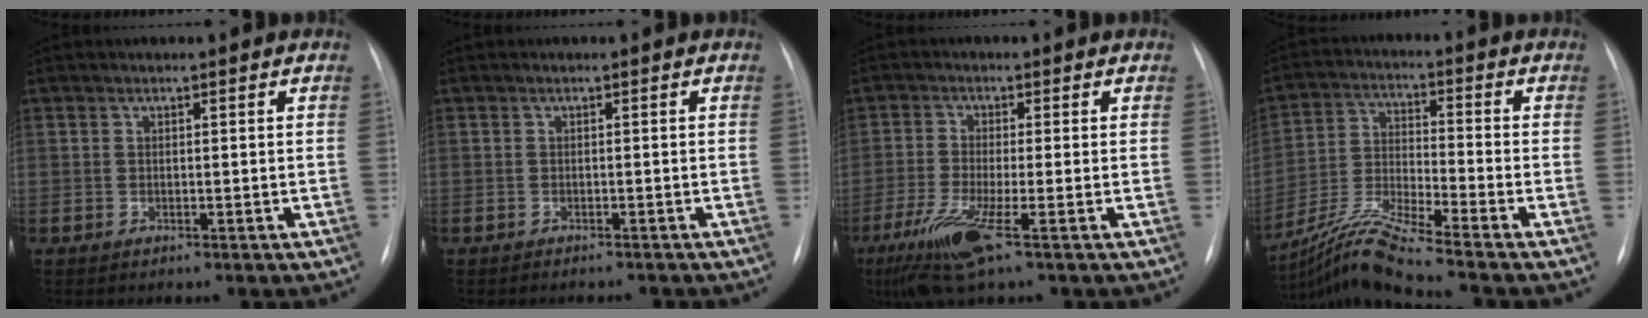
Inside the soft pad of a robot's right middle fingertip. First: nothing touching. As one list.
[{"total": 2.8, "force": [-2.7, 0.6, 0.7], "torque": [-0.001, -0.004, -0.029]}, {"total": 7.5, "force": [-3.9, 0.1, 6.4], "torque": [-0.136, -0.026, -0.075]}, {"total": 11.3, "force": [-9.7, -2.2, 5.3], "torque": [-0.112, -0.020, -0.183]}]